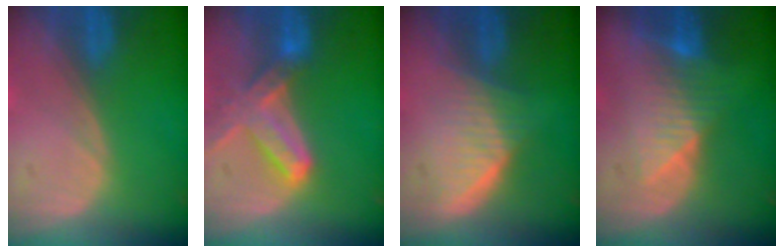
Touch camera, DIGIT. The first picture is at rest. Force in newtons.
{"total": 7.2, "press": 6.7, "slide": 2.8}
{"total": 5.7, "press": 5.6, "slide": 0.8}
{"total": 7.7, "press": 7.0, "slide": 3.3}